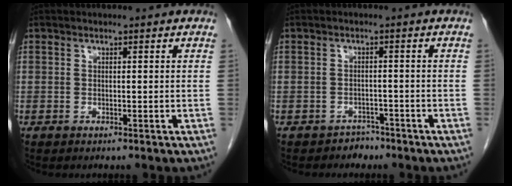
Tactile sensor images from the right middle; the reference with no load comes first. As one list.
[{"total": 2.2, "force": [-1.8, 1.4, -0.1], "torque": [-0.003, 0.007, -0.027]}]